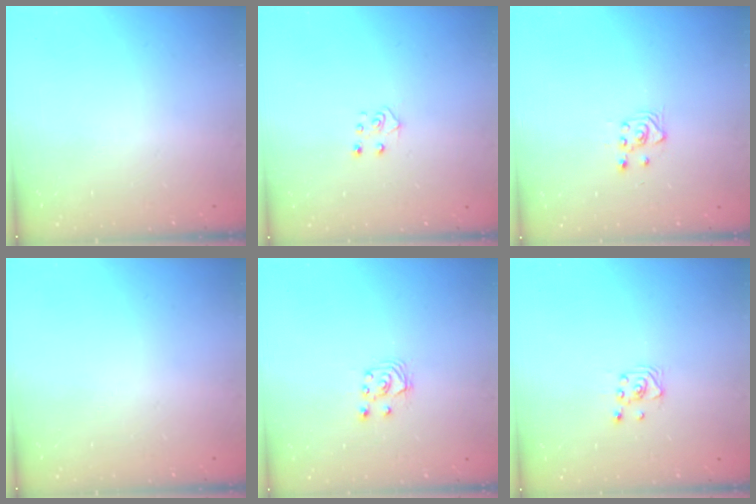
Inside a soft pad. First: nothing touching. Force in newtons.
{"total": 4.8, "press": 4.8, "slide": 0.4}
{"total": 3.0, "press": 2.8, "slide": 1.0}
{"total": 0.0}
{"total": 3.9, "press": 3.9, "slide": 0.4}
{"total": 2.6, "press": 2.6, "slide": 0.3}